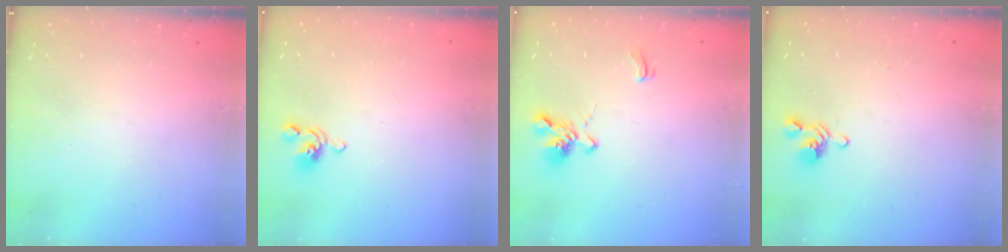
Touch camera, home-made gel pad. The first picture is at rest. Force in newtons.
{"total": 3.5, "press": 3.4, "slide": 0.7}
{"total": 1.9, "press": 1.6, "slide": 1.0}
{"total": 1.1, "press": 0.8, "slide": 0.7}